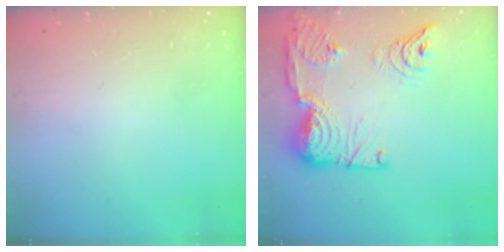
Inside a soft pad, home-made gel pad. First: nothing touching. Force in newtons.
{"total": 21.8, "press": 20.6, "slide": 6.9}